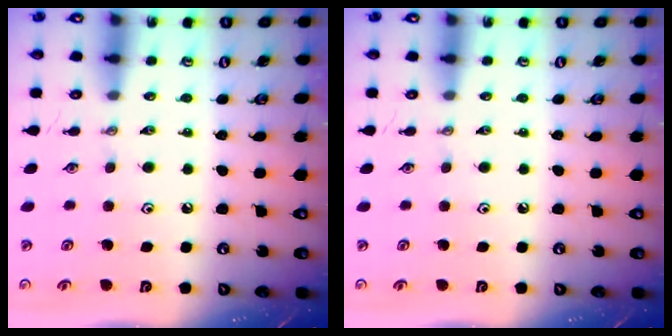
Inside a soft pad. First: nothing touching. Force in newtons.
{"total": 0.0}